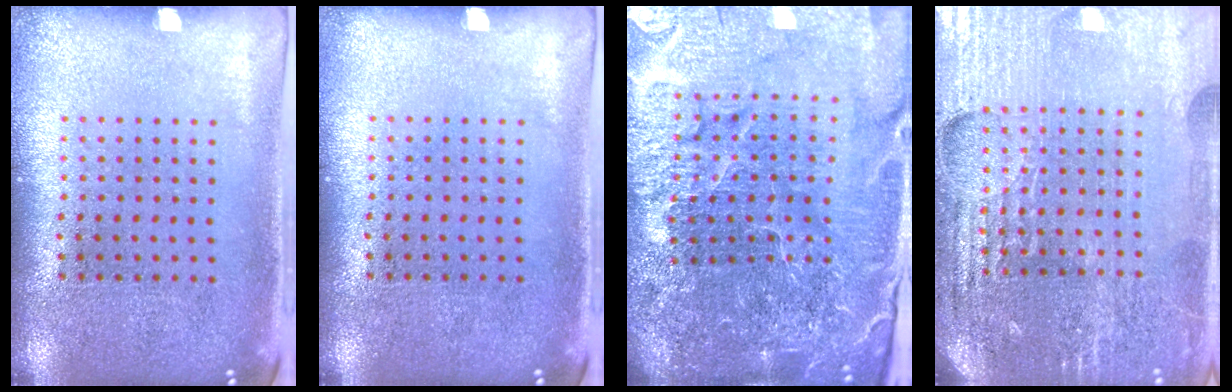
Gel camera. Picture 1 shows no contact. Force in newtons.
{"total": 0.0}
{"total": 6.2, "press": 5.5, "slide": 2.9}
{"total": 4.9, "press": 4.6, "slide": 1.8}